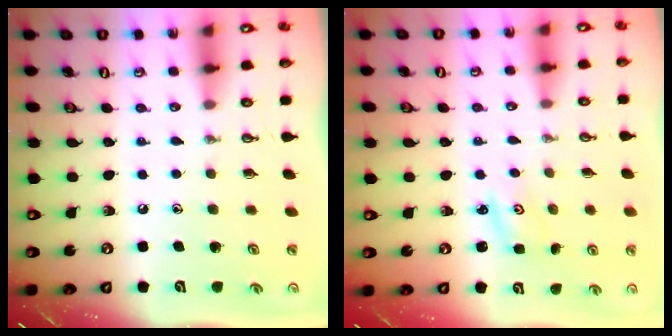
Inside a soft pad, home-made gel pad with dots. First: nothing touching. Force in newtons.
{"total": 1.8, "press": 1.8, "slide": 0.3}